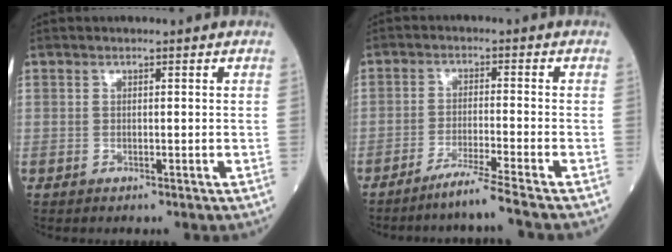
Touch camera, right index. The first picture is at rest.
{"total": 5.9, "force": [-4.8, -2.0, 2.9], "torque": [-0.050, -0.021, -0.088]}